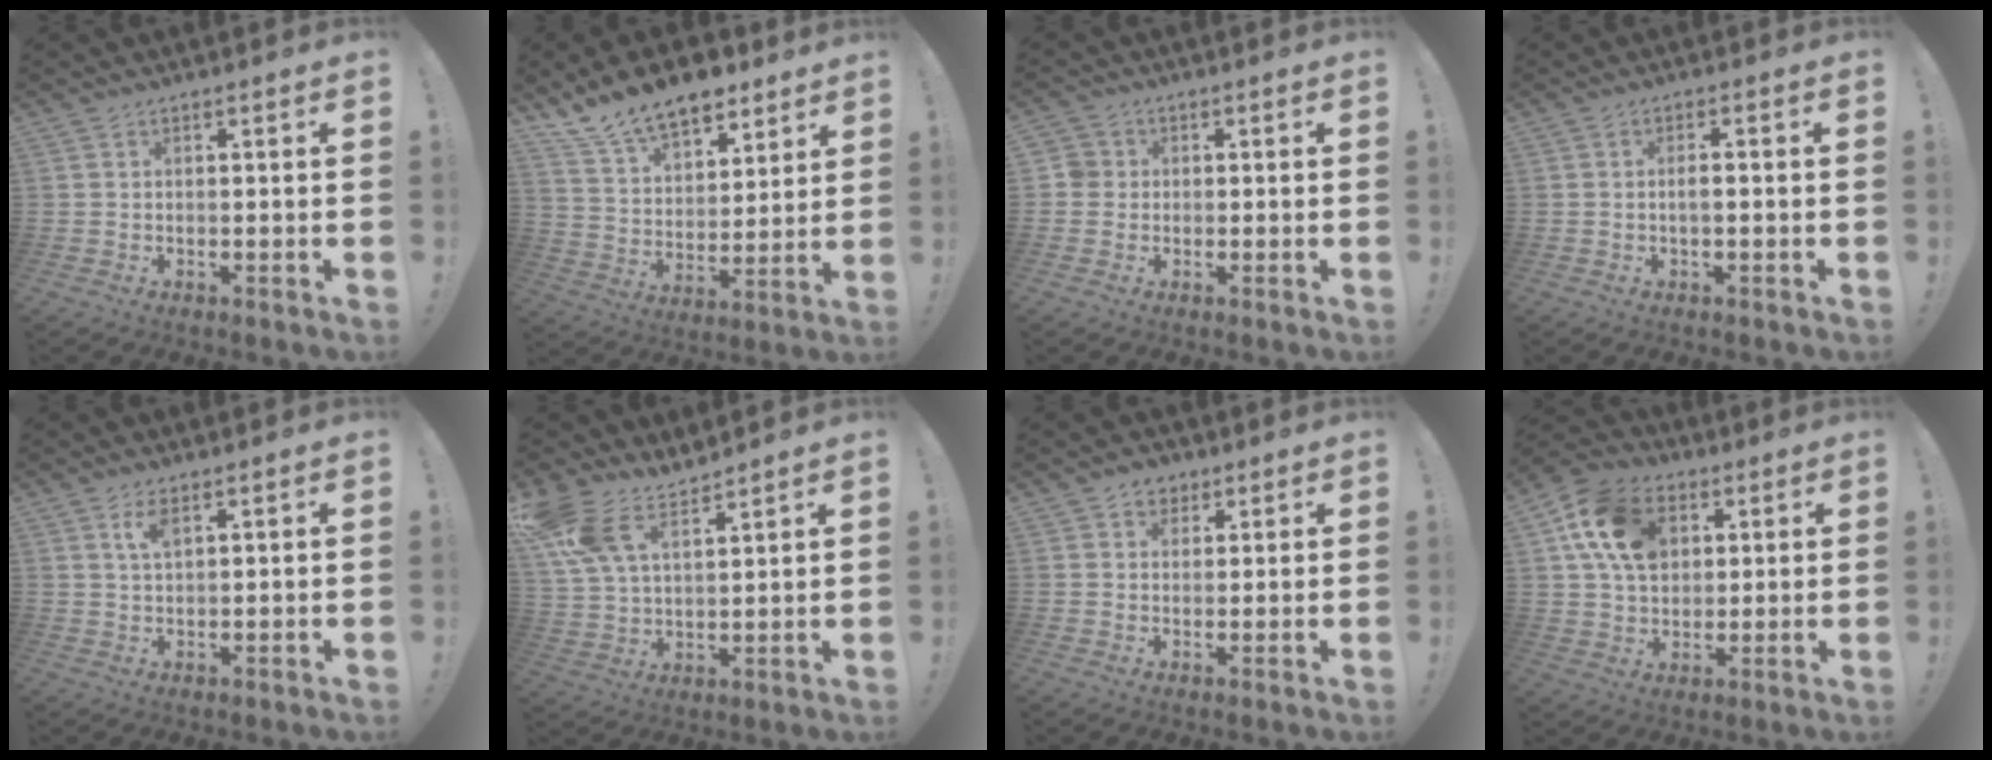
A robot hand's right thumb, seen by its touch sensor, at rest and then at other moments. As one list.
[{"total": 15.3, "force": [11.8, 7.5, 6.0], "torque": [-0.118, -0.075, 0.220]}, {"total": 3.6, "force": [-0.1, 3.4, 0.9], "torque": [-0.022, 0.013, 0.001]}, {"total": 2.4, "force": [-0.5, 0.4, 2.3], "torque": [-0.042, 0.005, -0.010]}, {"total": 4.2, "force": [2.1, 1.9, 3.1], "torque": [-0.057, -0.002, 0.036]}, {"total": 12.4, "force": [9.5, 5.8, 5.6], "torque": [-0.130, -0.045, 0.188]}, {"total": 4.6, "force": [2.5, 3.8, 0.9], "torque": [0.003, -0.011, 0.044]}, {"total": 16.8, "force": [5.9, 12.4, 9.5], "torque": [-0.166, -0.009, 0.120]}]